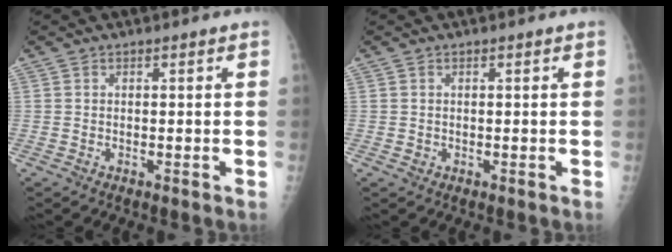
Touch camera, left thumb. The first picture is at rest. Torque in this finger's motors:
{"motor_torque": [0.00, 0.09, 0.26, -0.04, -0.01]}